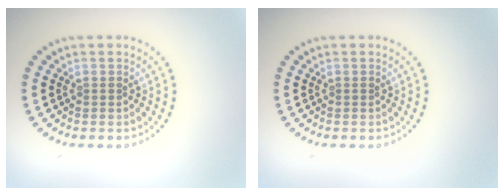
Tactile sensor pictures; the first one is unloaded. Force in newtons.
{"total": 0.0}